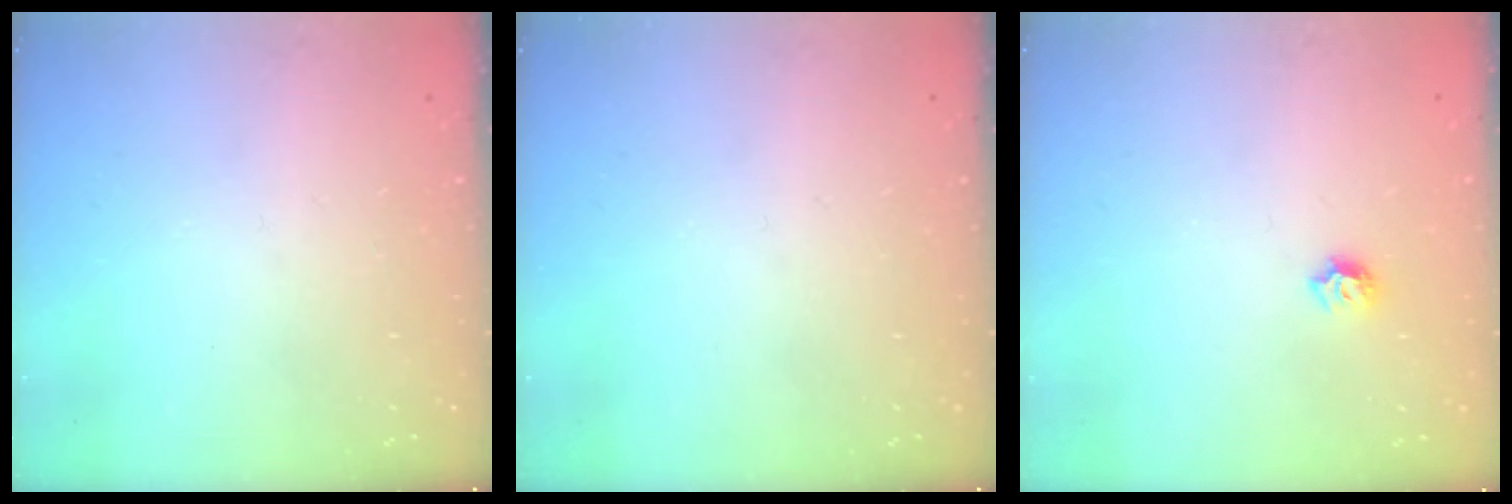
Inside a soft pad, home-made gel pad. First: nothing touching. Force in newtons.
{"total": 0.0}
{"total": 5.5, "press": 5.4, "slide": 0.7}